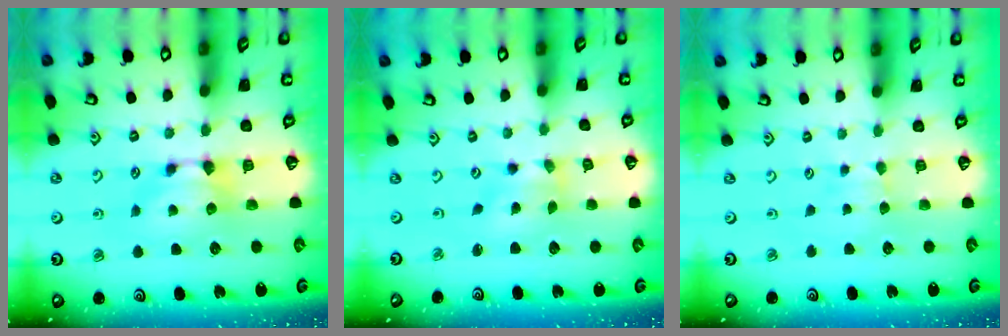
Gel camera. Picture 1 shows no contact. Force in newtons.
{"total": 1.5, "press": 1.0, "slide": 1.1}
{"total": 2.3, "press": 2.3, "slide": 0.4}